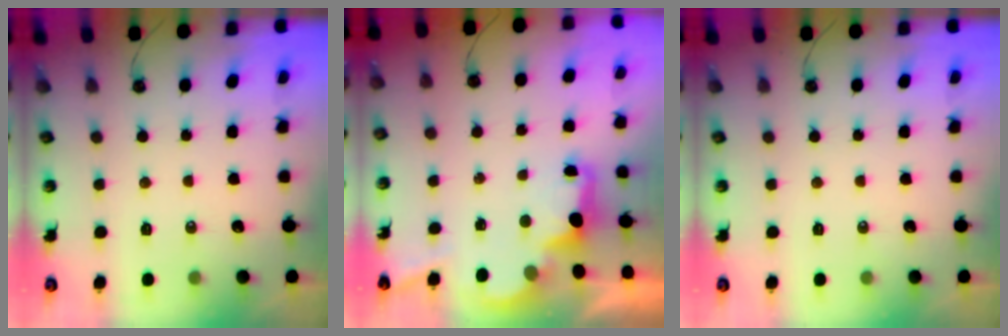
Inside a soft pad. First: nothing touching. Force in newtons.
{"total": 2.7, "press": 2.6, "slide": 0.8}
{"total": 0.0}